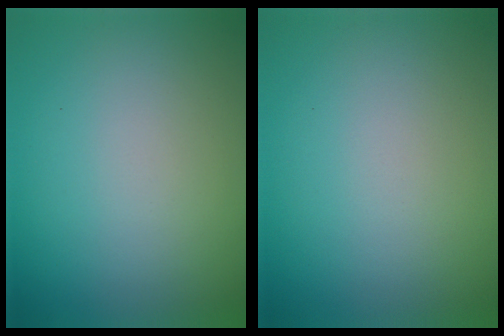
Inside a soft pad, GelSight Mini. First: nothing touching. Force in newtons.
{"total": 0.0}